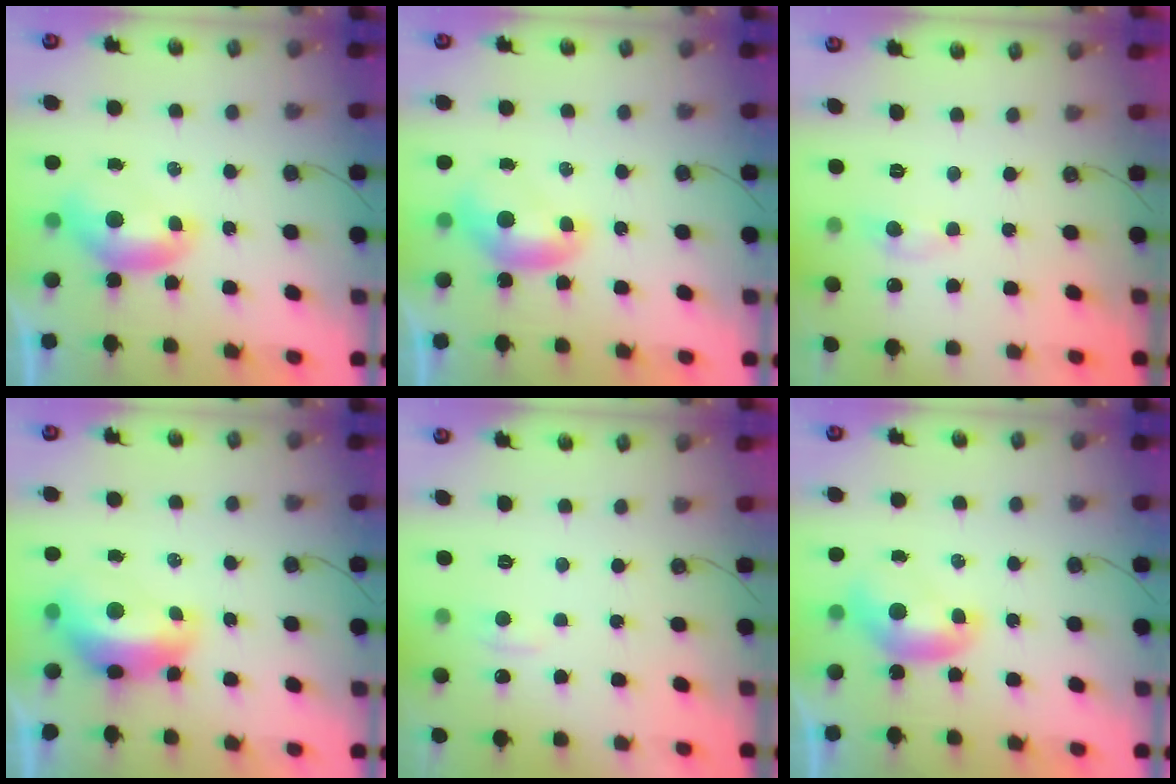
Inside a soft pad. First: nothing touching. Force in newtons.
{"total": 0.0}
{"total": 0.7, "press": 0.6, "slide": 0.4}
{"total": 3.1, "press": 2.9, "slide": 0.9}
{"total": 0.6, "press": 0.1, "slide": 0.6}
{"total": 0.0}